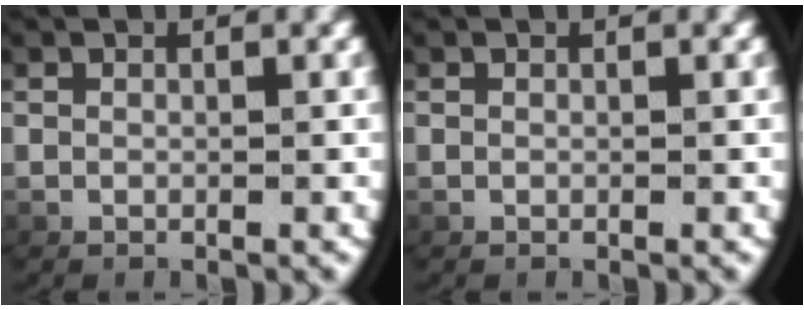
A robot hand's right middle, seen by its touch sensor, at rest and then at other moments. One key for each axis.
{"total": 0.0}